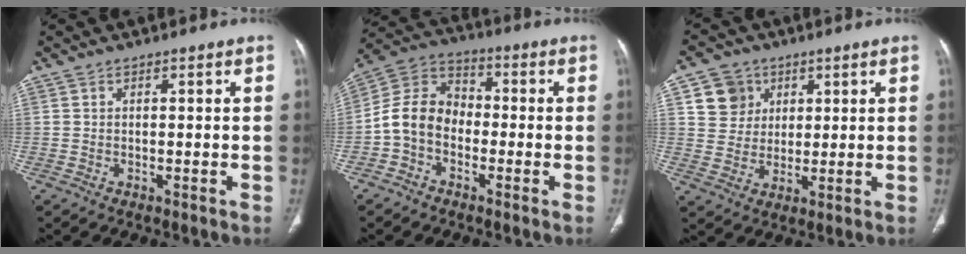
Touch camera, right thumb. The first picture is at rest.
{"total": 9.8, "force": [-2.5, 7.6, 5.7], "torque": [-0.093, 0.040, -0.063]}
{"total": 7.7, "force": [3.1, 6.8, 1.6], "torque": [0.005, -0.005, 0.061]}